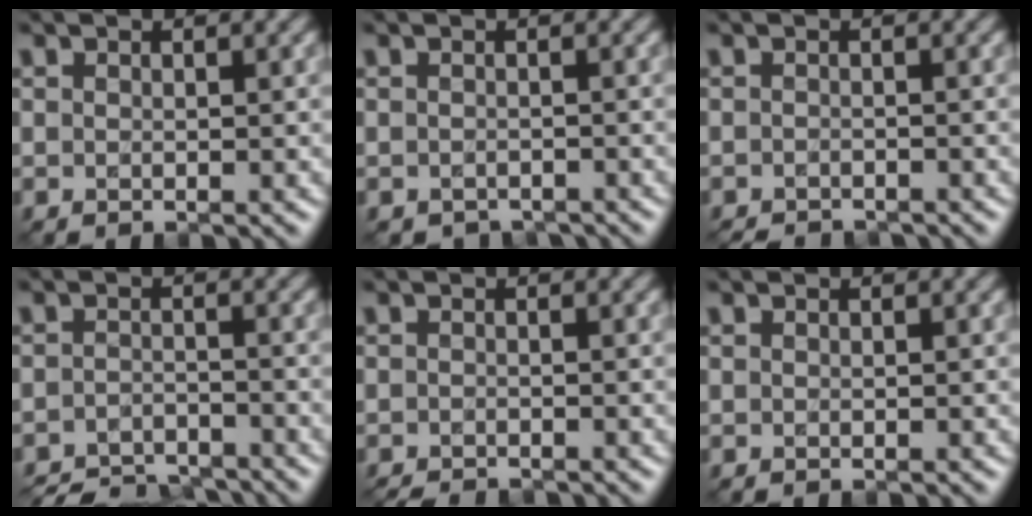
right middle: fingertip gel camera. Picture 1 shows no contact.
{"total": 1.8, "force": [-1.6, 0.9, 0.3], "torque": [0.005, -0.012, -0.019]}
{"total": 2.8, "force": [-2.8, 0.3, 0.5], "torque": [-0.005, -0.012, -0.042]}
{"total": 6.1, "force": [-5.8, 1.1, 1.4], "torque": [-0.018, -0.011, -0.099]}
{"total": 2.3, "force": [-2.2, 0.2, 0.6], "torque": [-0.005, -0.014, -0.038]}
{"total": 0.0}